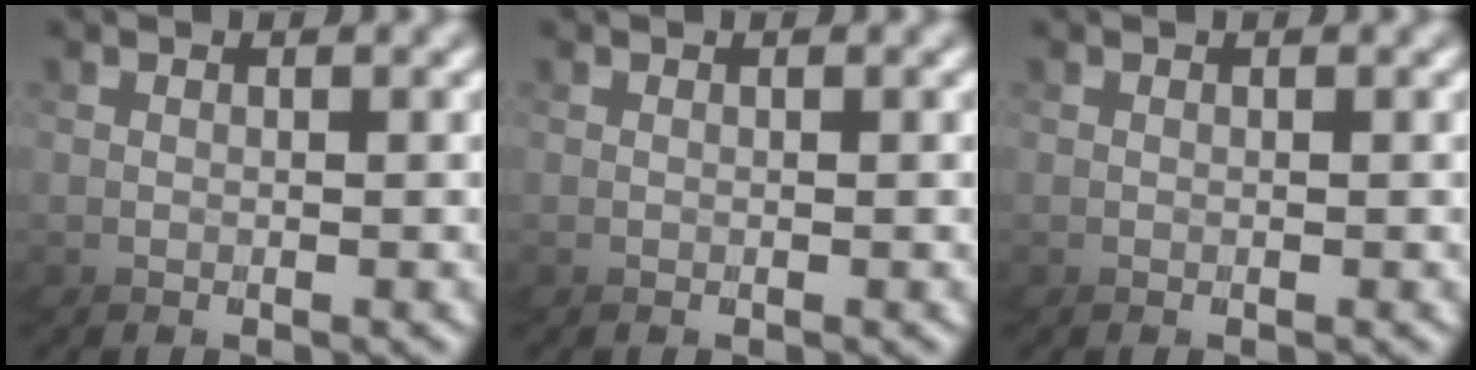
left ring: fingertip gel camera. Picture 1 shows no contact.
{"total": 0.0}
{"total": 0.0}